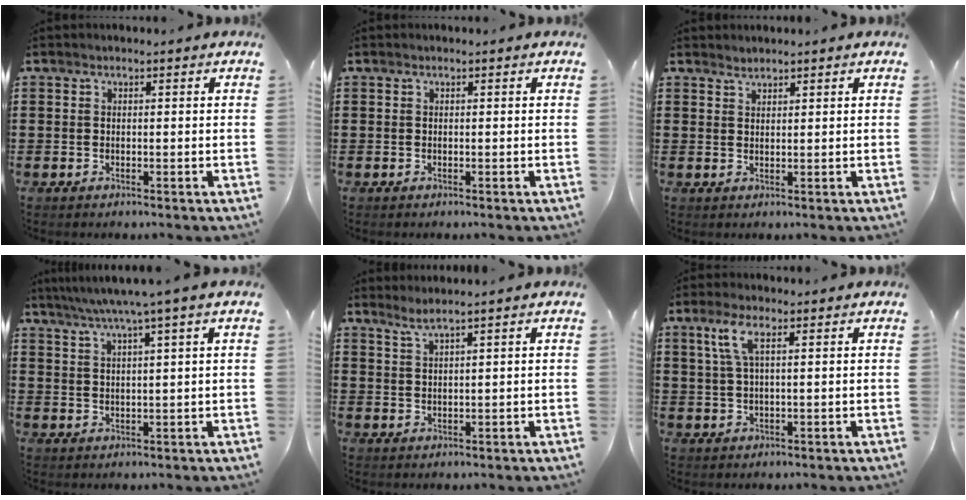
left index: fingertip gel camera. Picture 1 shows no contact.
{"total": 0.0}
{"total": 1.2, "force": [1.2, 0.2, 0.0], "torque": [-0.002, -0.001, 0.024]}
{"total": 4.4, "force": [2.9, -0.8, 3.2], "torque": [-0.070, -0.009, 0.047]}
{"total": 2.0, "force": [1.5, -0.4, 1.2], "torque": [-0.027, 0.001, 0.029]}
{"total": 3.9, "force": [1.6, 0.9, 3.5], "torque": [-0.078, 0.004, 0.027]}